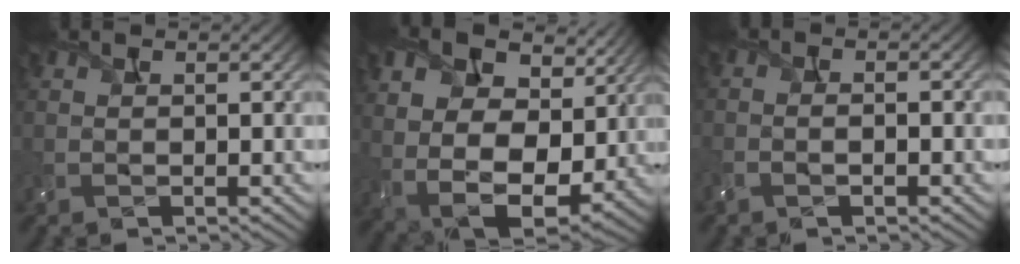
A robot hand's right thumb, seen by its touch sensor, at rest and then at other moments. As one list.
[{"total": 16.0, "force": [4.5, 10.4, 11.3], "torque": [-0.239, 0.010, 0.091]}, {"total": 2.2, "force": [-1.1, 0.9, 1.7], "torque": [-0.024, 0.006, -0.025]}]